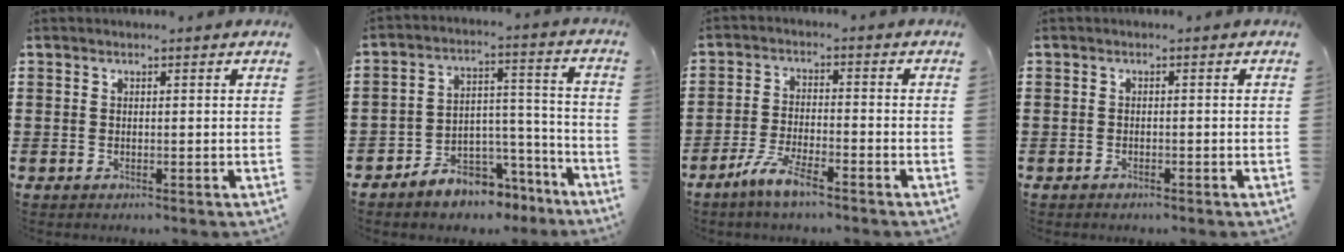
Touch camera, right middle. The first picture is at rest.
{"total": 5.8, "force": [-5.3, 2.5, 0.5], "torque": [-0.010, 0.018, -0.104]}
{"total": 5.4, "force": [-4.1, 0.8, 3.3], "torque": [-0.080, -0.006, -0.082]}
{"total": 0.9, "force": [-0.8, 0.4, 0.1], "torque": [-0.002, 0.002, -0.018]}